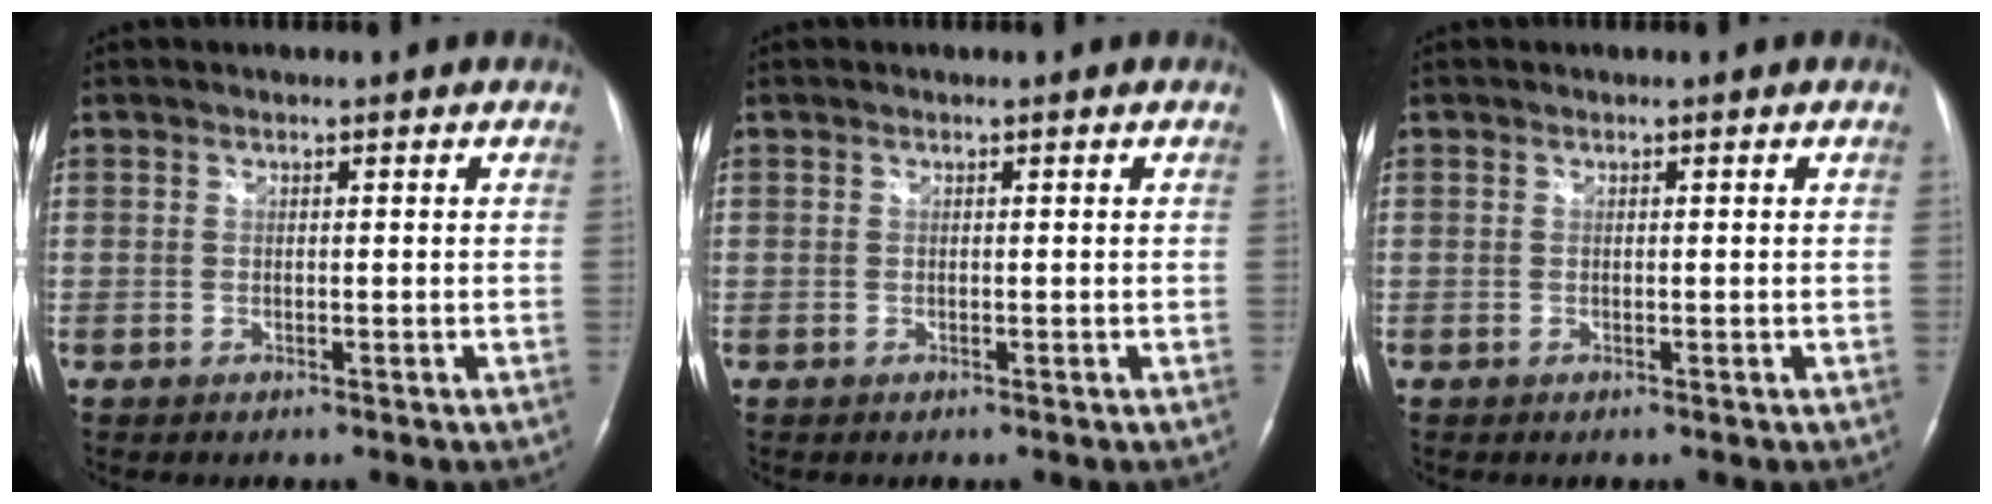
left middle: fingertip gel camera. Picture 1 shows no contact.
{"total": 0.0}
{"total": 0.0}